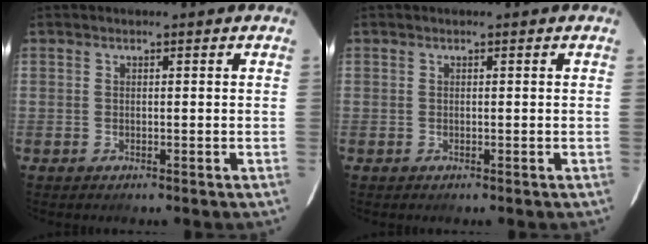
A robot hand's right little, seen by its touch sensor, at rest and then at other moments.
{"total": 0.0}